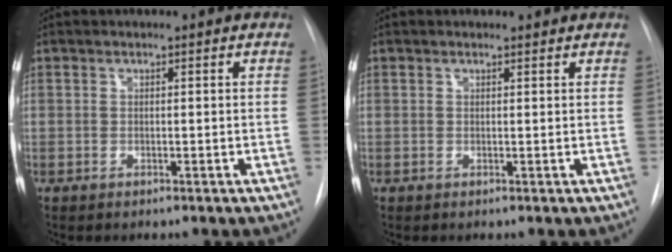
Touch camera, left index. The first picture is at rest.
{"total": 1.3, "force": [1.3, 0.2, -0.1], "torque": [-0.010, 0.005, 0.016]}